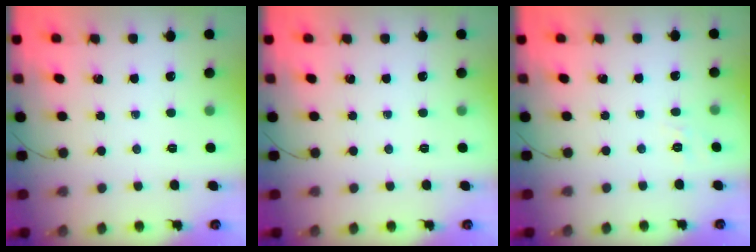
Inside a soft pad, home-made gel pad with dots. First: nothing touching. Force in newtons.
{"total": 0.0}
{"total": 1.9, "press": 1.3, "slide": 1.4}